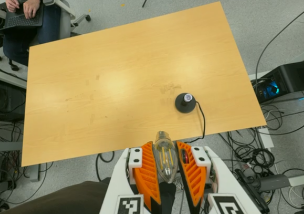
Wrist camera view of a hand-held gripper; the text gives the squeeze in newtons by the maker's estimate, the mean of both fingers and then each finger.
{"total": 12.1, "left": 13.2, "right": 10.9}